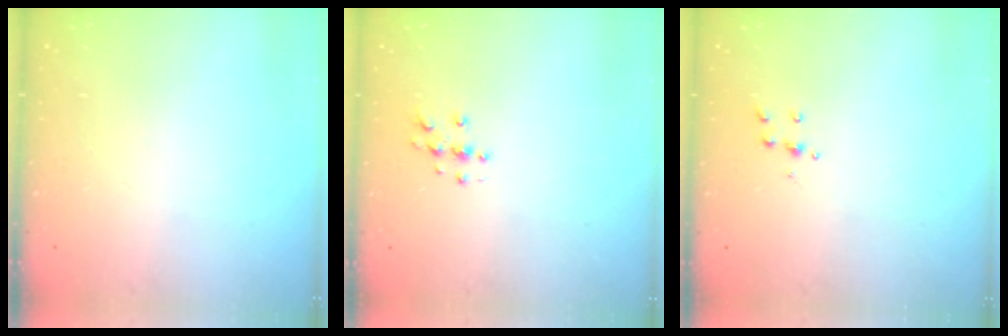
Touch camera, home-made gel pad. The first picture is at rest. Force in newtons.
{"total": 4.6, "press": 4.6, "slide": 0.4}
{"total": 3.6, "press": 3.6, "slide": 0.3}